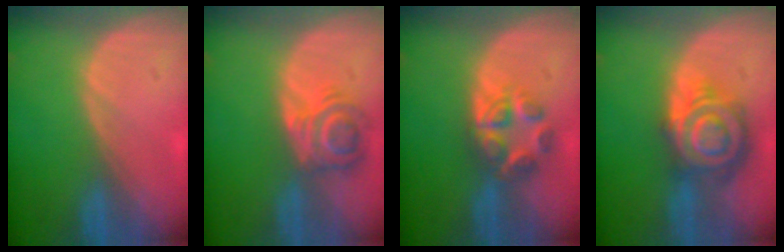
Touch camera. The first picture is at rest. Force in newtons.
{"total": 5.6, "press": 5.5, "slide": 1.0}
{"total": 6.0, "press": 5.4, "slide": 2.6}
{"total": 9.1, "press": 9.1, "slide": 0.6}